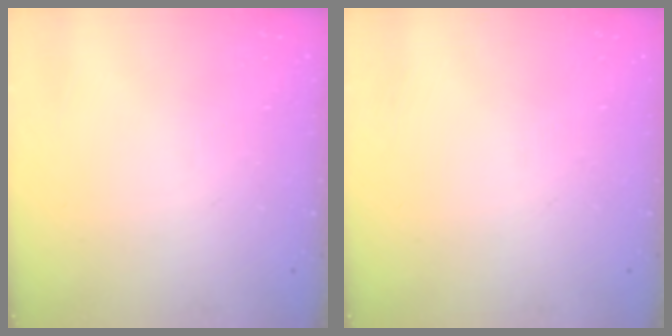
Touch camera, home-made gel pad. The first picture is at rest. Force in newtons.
{"total": 0.0}